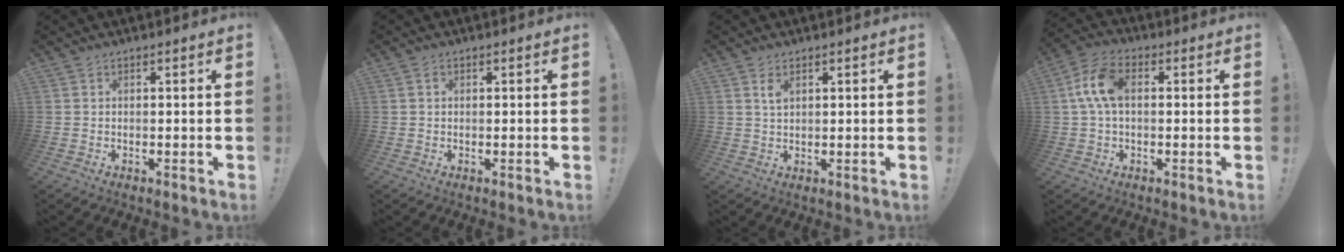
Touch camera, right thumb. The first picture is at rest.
{"total": 0.6, "force": [0.2, 0.5, 0.3], "torque": [-0.004, 0.001, 0.002]}
{"total": 2.8, "force": [1.4, 1.4, 1.9], "torque": [-0.031, -0.003, 0.024]}
{"total": 9.9, "force": [1.0, 5.7, 8.0], "torque": [-0.158, 0.009, 0.022]}